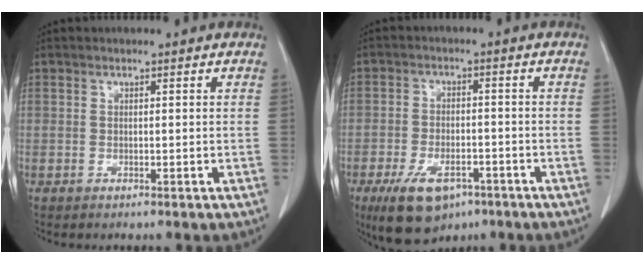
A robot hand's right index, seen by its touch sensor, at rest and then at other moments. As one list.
[{"total": 9.8, "force": [-6.0, 4.7, 6.0], "torque": [-0.111, -0.009, -0.095]}]